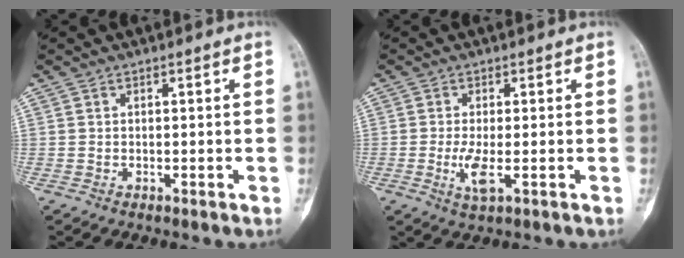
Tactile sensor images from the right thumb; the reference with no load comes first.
{"total": 4.1, "force": [-0.9, 1.0, 3.9], "torque": [-0.089, -0.011, -0.016]}